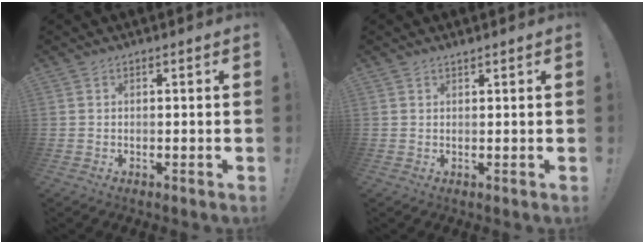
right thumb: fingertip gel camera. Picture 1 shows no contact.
{"total": 0.9, "force": [0.9, -0.2, 0.0], "torque": [0.006, -0.002, 0.016]}